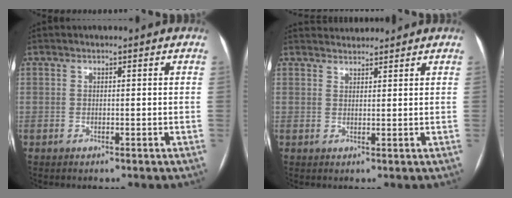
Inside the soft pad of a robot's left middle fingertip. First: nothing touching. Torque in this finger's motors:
{"motor_torque": [0.07, -0.15, -0.12, -0.04]}